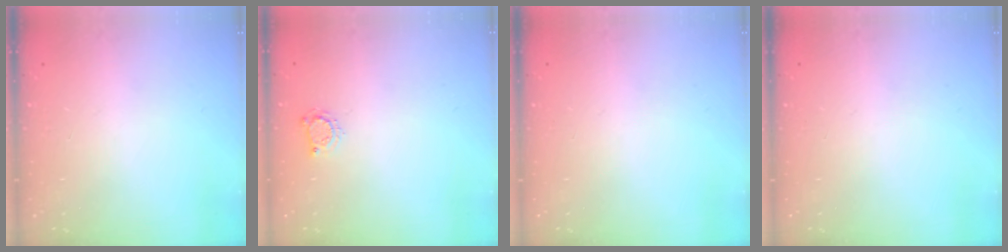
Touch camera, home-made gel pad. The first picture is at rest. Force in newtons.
{"total": 3.5, "press": 3.5, "slide": 0.4}
{"total": 0.0}
{"total": 0.0}